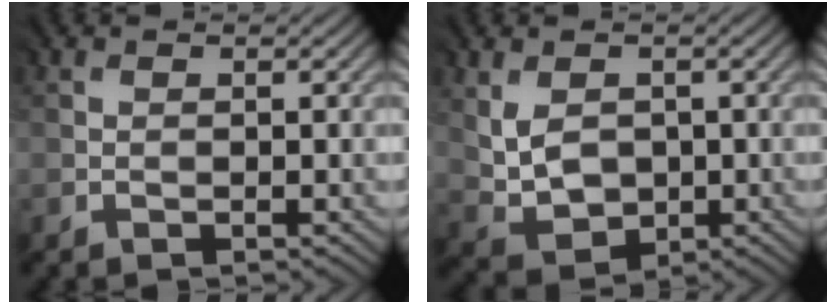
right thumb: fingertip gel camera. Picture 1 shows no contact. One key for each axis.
{"total": 5.4, "fx": 1.2, "fy": 4.1, "fz": 3.3, "tx": -0.082, "ty": -0.012, "tz": 0.028}